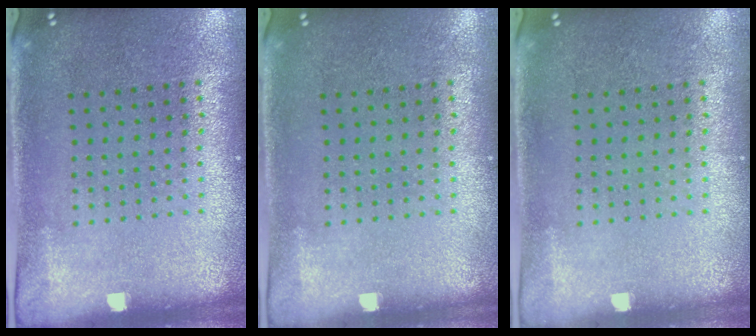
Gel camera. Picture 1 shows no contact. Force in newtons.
{"total": 0.0}
{"total": 0.0}